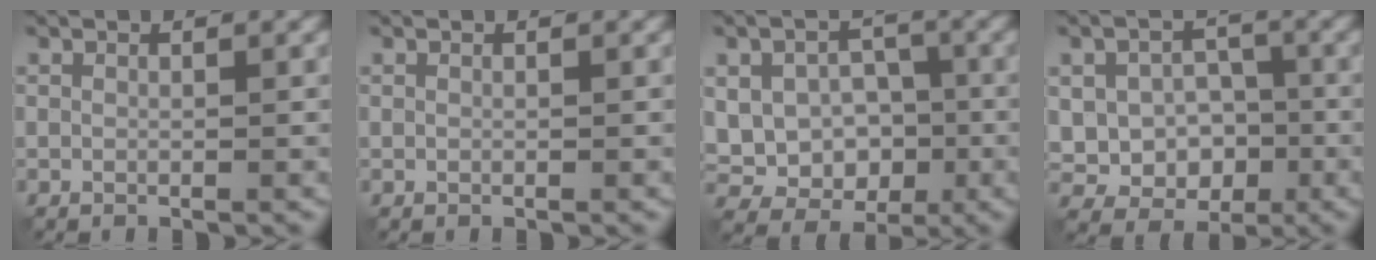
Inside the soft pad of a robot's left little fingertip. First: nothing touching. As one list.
[{"total": 0.0}, {"total": 6.6, "force": [-0.6, 5.2, 4.1], "torque": [-0.059, -0.004, -0.016]}, {"total": 5.7, "force": [-0.9, 4.5, 3.4], "torque": [-0.052, -0.001, -0.021]}]